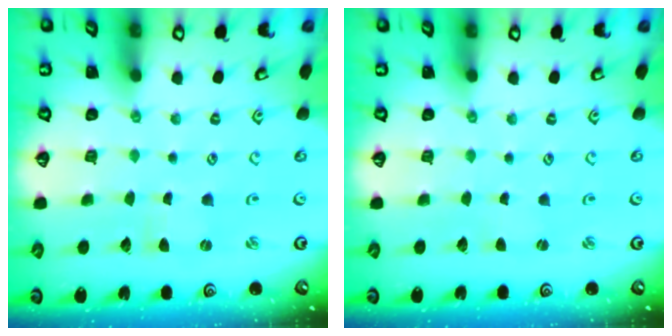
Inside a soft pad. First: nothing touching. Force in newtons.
{"total": 0.5, "press": 0.5, "slide": 0.0}